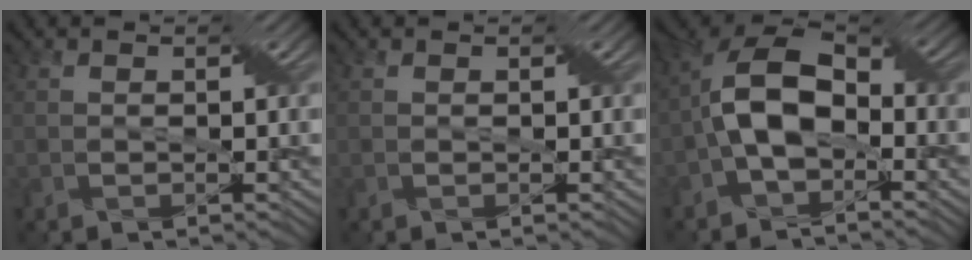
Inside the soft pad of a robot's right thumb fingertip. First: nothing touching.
{"total": 0.0}
{"total": 9.7, "force": [-1.9, 5.8, 7.4], "torque": [-0.156, 0.013, -0.052]}